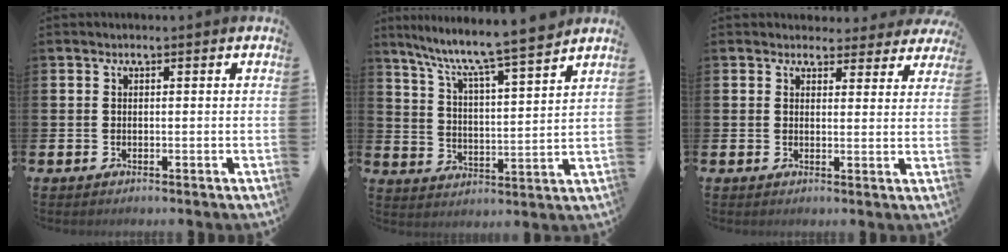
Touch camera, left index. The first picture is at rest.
{"total": 8.5, "force": [7.9, 0.0, 3.2], "torque": [-0.089, -0.063, 0.132]}
{"total": 3.2, "force": [2.9, 1.4, 0.1], "torque": [0.007, -0.019, 0.049]}